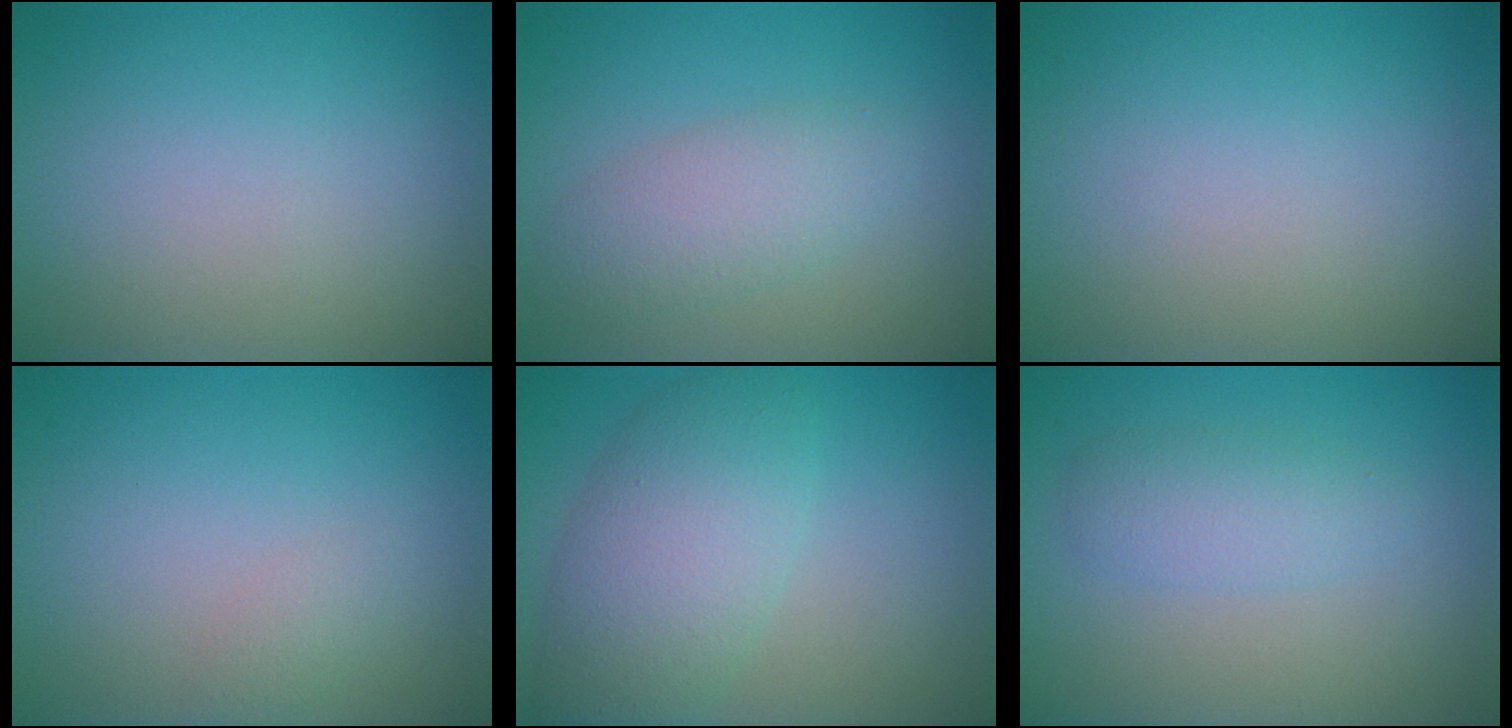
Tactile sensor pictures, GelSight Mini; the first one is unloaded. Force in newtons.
{"total": 3.3, "press": 3.3, "slide": 0.2}
{"total": 0.0}
{"total": 1.0, "press": 1.0, "slide": 0.1}
{"total": 6.2, "press": 6.2, "slide": 0.1}
{"total": 2.4, "press": 2.4, "slide": 0.1}